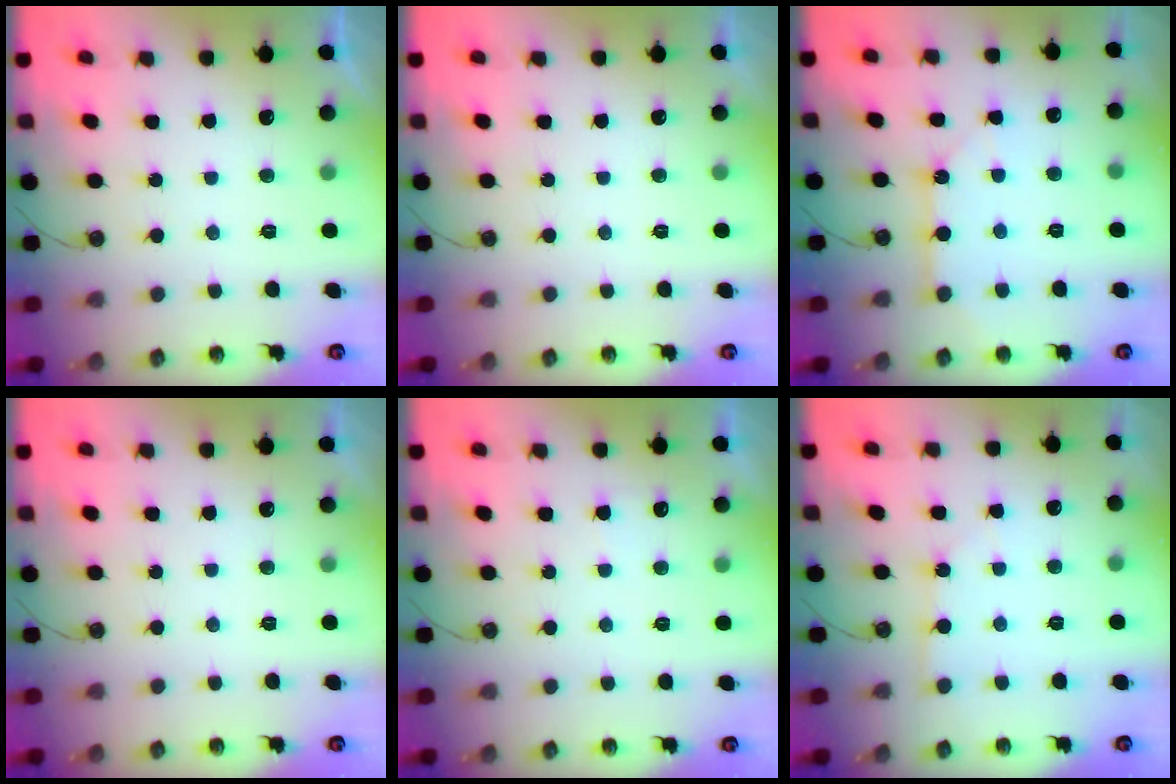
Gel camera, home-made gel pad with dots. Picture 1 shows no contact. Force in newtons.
{"total": 0.0}
{"total": 7.3, "press": 7.3, "slide": 0.6}
{"total": 0.0}
{"total": 3.9, "press": 3.9, "slide": 0.6}
{"total": 2.1, "press": 2.1, "slide": 0.2}